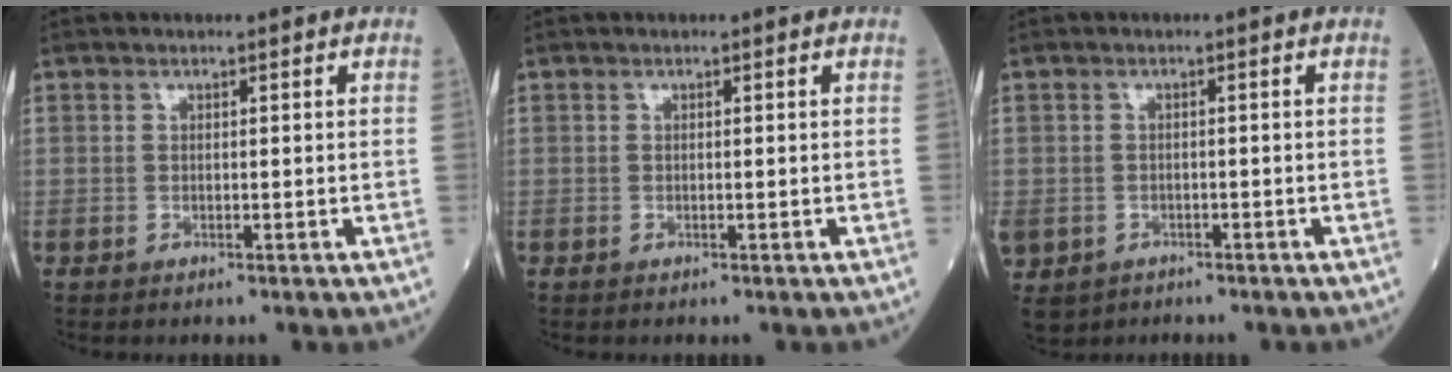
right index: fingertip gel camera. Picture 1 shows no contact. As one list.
[{"total": 0.0}, {"total": 8.9, "force": [-4.5, 7.2, 2.8], "torque": [-0.092, -0.008, -0.063]}]